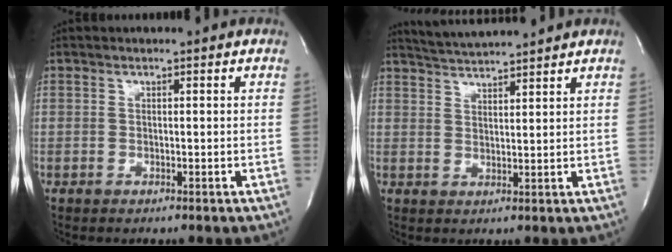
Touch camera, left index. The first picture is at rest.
{"total": 6.1, "force": [5.8, -0.9, 1.6], "torque": [-0.039, 0.014, 0.101]}